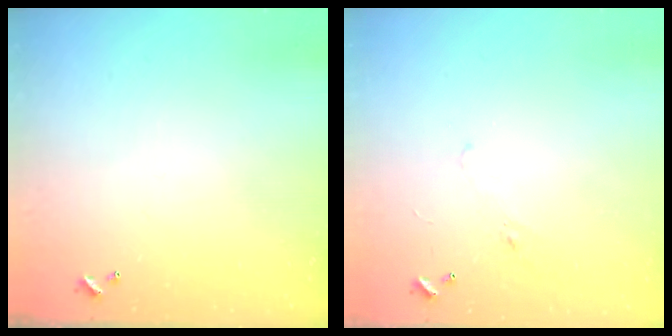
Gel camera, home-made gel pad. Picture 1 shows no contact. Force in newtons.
{"total": 0.7, "press": 0.2, "slide": 0.6}